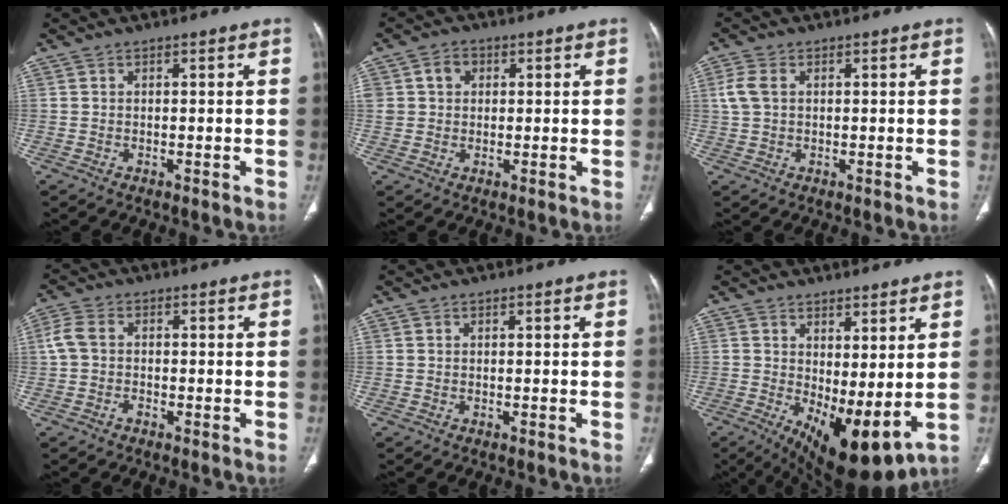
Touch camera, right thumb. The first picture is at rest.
{"total": 4.7, "force": [1.3, 3.9, 2.2], "torque": [-0.026, 0.007, 0.026]}
{"total": 3.7, "force": [0.8, 2.5, 2.7], "torque": [-0.072, 0.008, 0.016]}
{"total": 4.1, "force": [-0.7, 3.0, 2.7], "torque": [-0.067, 0.014, -0.020]}
{"total": 0.0}
{"total": 12.1, "force": [0.2, 4.8, 11.1], "torque": [-0.170, -0.027, 0.021]}